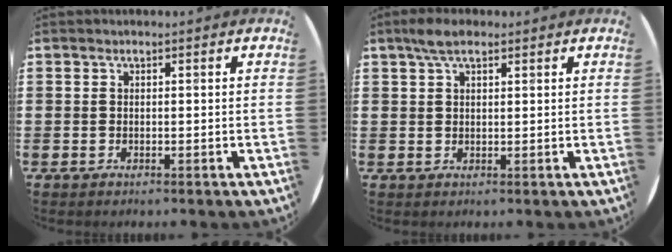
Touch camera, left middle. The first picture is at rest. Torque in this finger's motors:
{"motor_torque": [0.43, -0.34, -0.06, -0.02]}